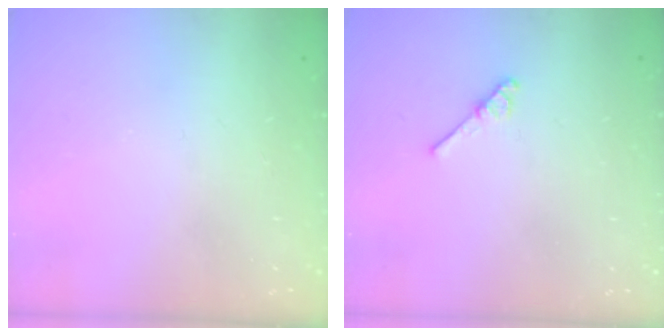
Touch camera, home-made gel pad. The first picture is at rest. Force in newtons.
{"total": 3.0, "press": 2.9, "slide": 0.5}